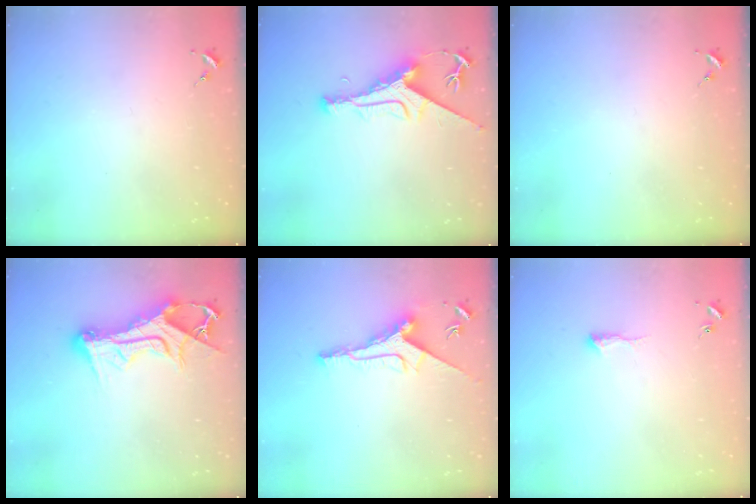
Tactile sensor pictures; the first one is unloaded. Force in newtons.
{"total": 8.8, "press": 8.7, "slide": 1.0}
{"total": 0.0}
{"total": 14.7, "press": 14.6, "slide": 1.7}
{"total": 10.9, "press": 10.9, "slide": 0.4}
{"total": 7.1, "press": 7.0, "slide": 0.7}